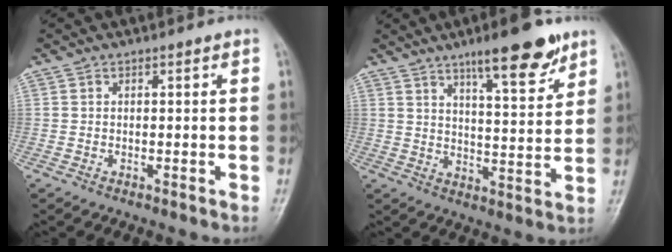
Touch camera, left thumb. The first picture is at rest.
{"total": 12.3, "force": [8.1, 2.9, 8.7], "torque": [-0.107, -0.048, 0.123]}